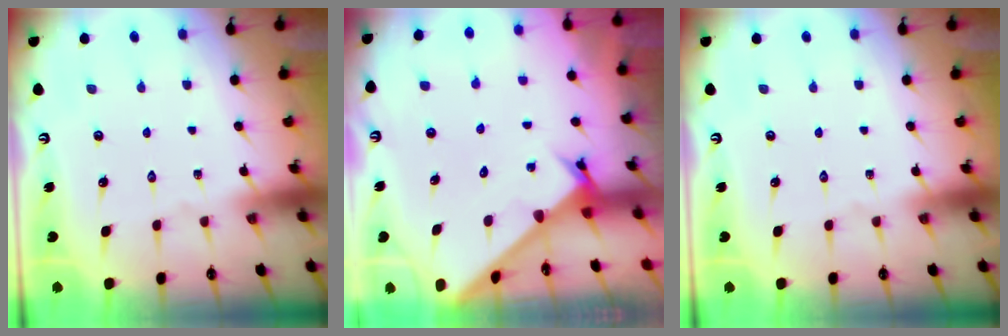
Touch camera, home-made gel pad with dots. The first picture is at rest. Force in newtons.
{"total": 2.7, "press": 2.7, "slide": 0.3}
{"total": 0.0}